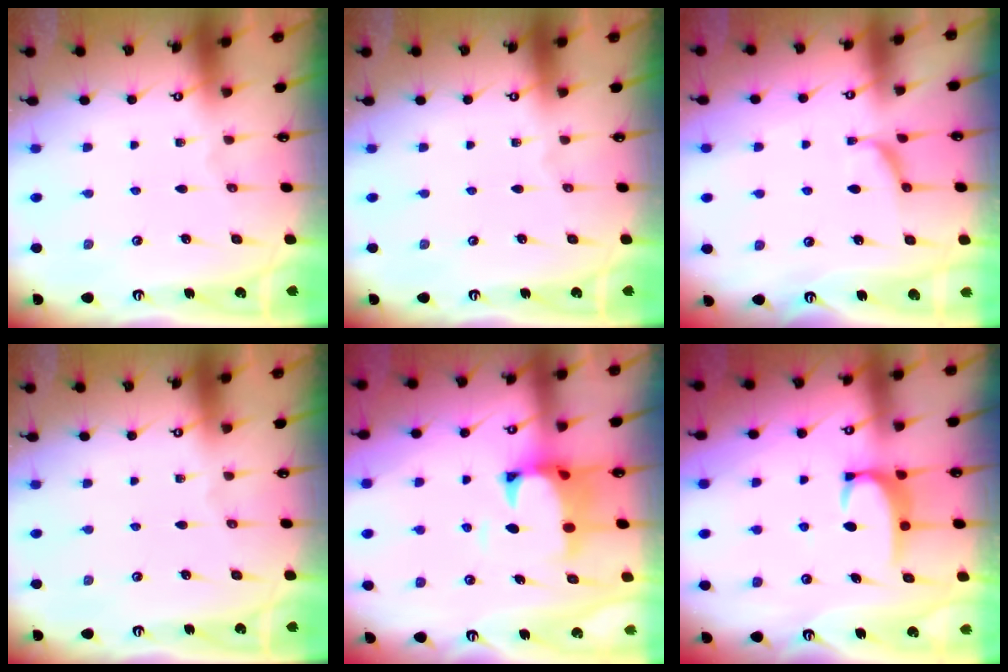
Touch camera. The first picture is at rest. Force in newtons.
{"total": 0.0}
{"total": 1.0, "press": 0.7, "slide": 0.7}
{"total": 0.0}
{"total": 2.6, "press": 2.4, "slide": 1.1}
{"total": 2.8, "press": 2.7, "slide": 0.5}